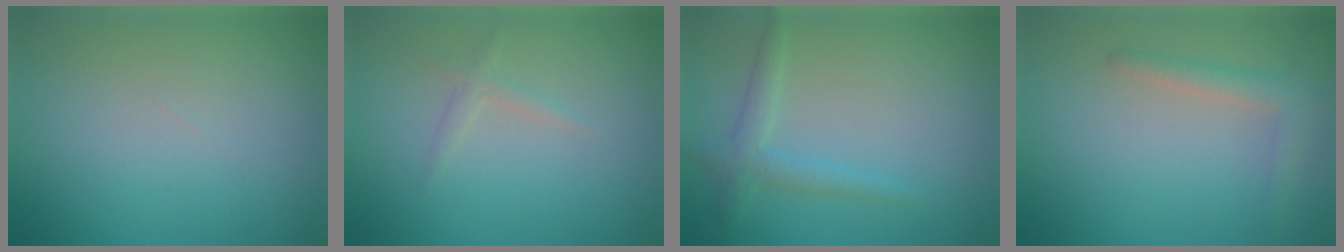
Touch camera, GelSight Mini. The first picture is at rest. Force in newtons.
{"total": 1.2, "press": 1.2, "slide": 0.1}
{"total": 2.1, "press": 2.1, "slide": 0.1}
{"total": 2.2, "press": 2.1, "slide": 0.2}